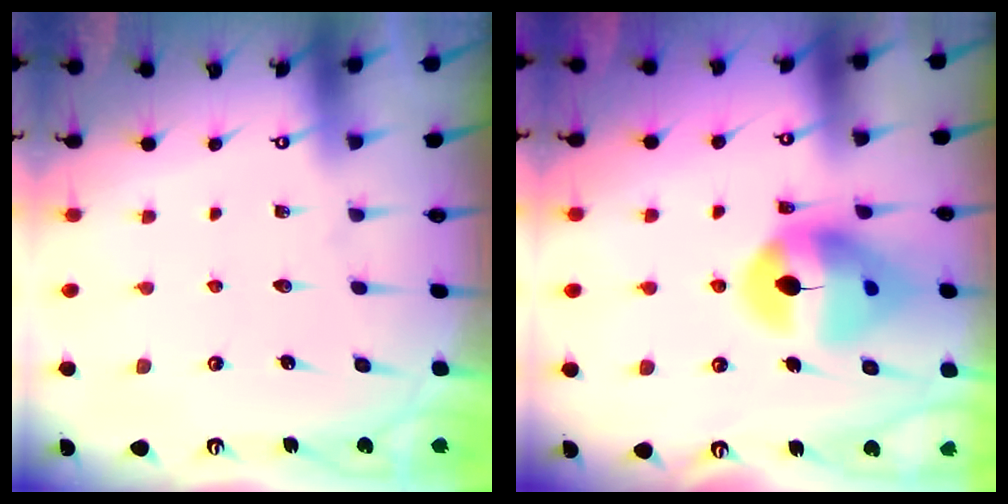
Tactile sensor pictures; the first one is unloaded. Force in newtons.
{"total": 14.5, "press": 14.4, "slide": 1.6}